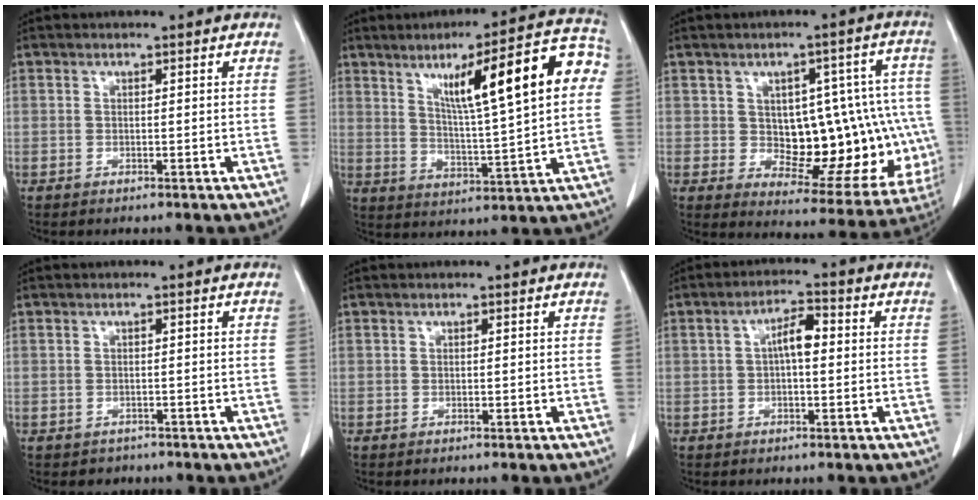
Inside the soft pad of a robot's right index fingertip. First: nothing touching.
{"total": 17.8, "force": [5.3, 1.9, 16.8], "torque": [-0.235, 0.029, 0.074]}
{"total": 18.1, "force": [-0.9, 8.3, 16.0], "torque": [-0.161, 0.032, 0.014]}
{"total": 1.7, "force": [-1.2, 1.2, -0.1], "torque": [-0.008, 0.003, -0.018]}
{"total": 0.0}
{"total": 3.5, "force": [0.1, 1.2, 3.3], "torque": [-0.056, 0.012, -0.001]}